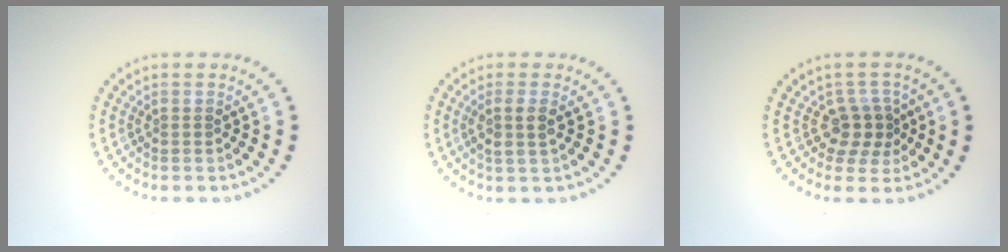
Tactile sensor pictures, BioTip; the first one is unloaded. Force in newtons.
{"total": 2.0, "press": 1.8, "slide": 0.7}
{"total": 2.6, "press": 2.1, "slide": 1.6}